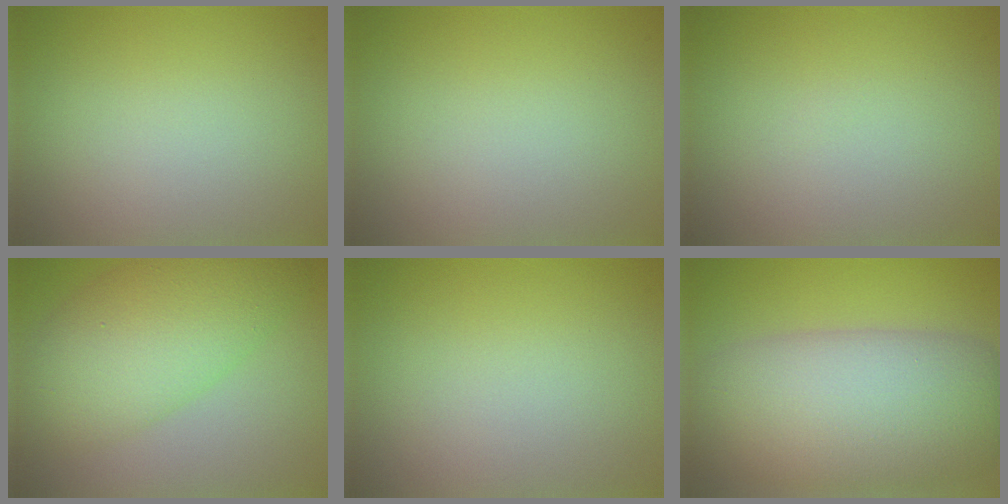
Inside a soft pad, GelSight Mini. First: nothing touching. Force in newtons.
{"total": 0.0}
{"total": 0.0}
{"total": 8.0, "press": 8.0, "slide": 0.3}
{"total": 0.0}
{"total": 10.8, "press": 10.8, "slide": 0.4}